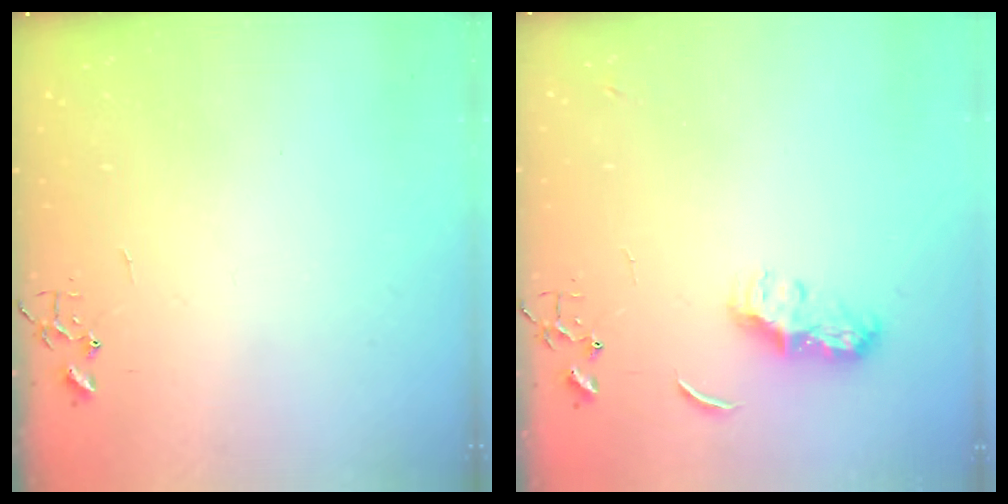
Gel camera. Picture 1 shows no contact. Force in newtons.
{"total": 8.1, "press": 8.1, "slide": 0.6}